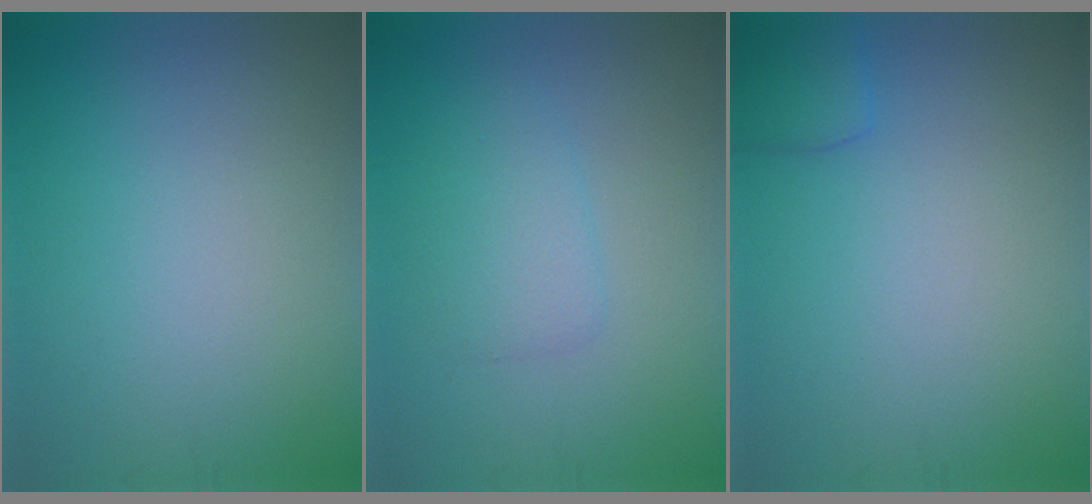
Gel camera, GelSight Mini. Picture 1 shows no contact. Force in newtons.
{"total": 2.3, "press": 2.3, "slide": 0.1}
{"total": 2.0, "press": 2.0, "slide": 0.1}